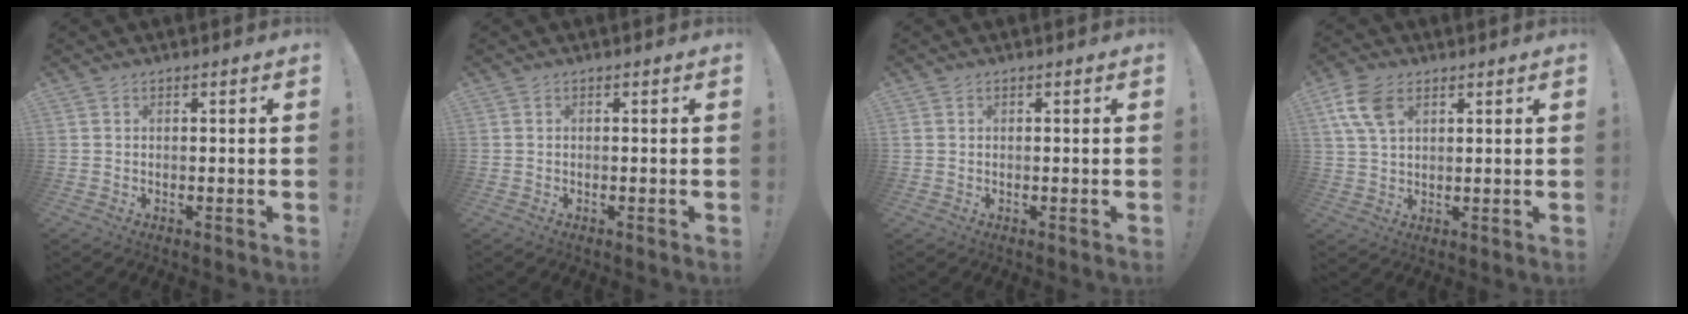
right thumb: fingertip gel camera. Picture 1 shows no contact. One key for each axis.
{"total": 0.0}
{"total": 0.0}
{"total": 9.1, "fx": 4.1, "fy": 5.5, "fz": 5.9, "tx": -0.126, "ty": -0.003, "tz": 0.081}